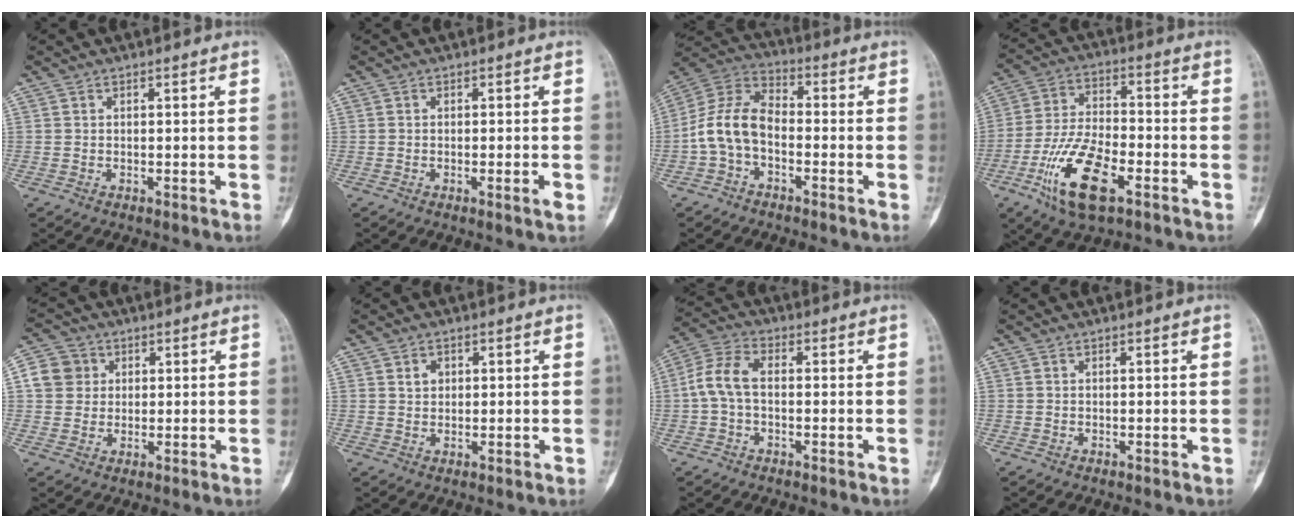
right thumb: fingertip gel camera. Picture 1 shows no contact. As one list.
[{"total": 1.8, "force": [-0.6, 0.2, 1.7], "torque": [-0.029, -0.004, -0.008]}, {"total": 10.2, "force": [-2.5, 6.5, 7.5], "torque": [-0.144, 0.039, -0.062]}, {"total": 15.1, "force": [-6.7, 6.5, 11.8], "torque": [-0.229, 0.022, -0.121]}, {"total": 6.2, "force": [1.4, 5.8, 1.7], "torque": [-0.010, 0.005, 0.021]}, {"total": 2.1, "force": [0.8, 1.7, 0.9], "torque": [-0.007, -0.004, 0.015]}, {"total": 6.8, "force": [-0.4, 4.0, 5.5], "torque": [-0.117, 0.022, -0.018]}, {"total": 0.0}]